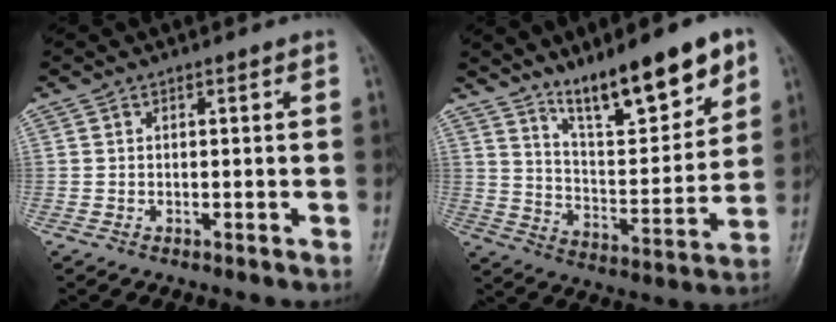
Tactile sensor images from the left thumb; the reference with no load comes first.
{"total": 16.8, "force": [11.2, 4.7, 11.6], "torque": [-0.151, -0.063, 0.192]}